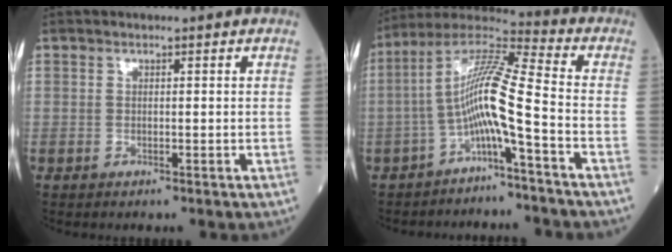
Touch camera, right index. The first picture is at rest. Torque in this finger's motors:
{"motor_torque": [1.22, -0.85, 0.60, 0.21]}